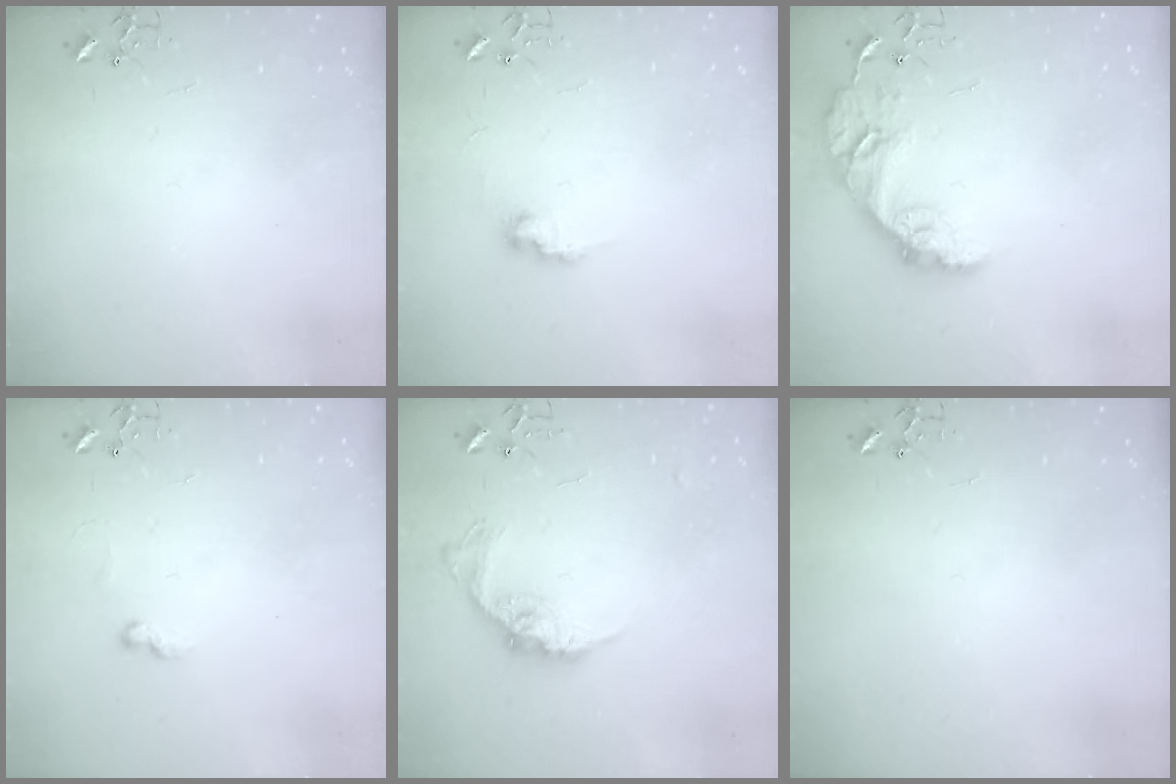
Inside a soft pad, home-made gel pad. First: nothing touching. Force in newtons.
{"total": 7.5, "press": 7.4, "slide": 0.3}
{"total": 14.5, "press": 14.5, "slide": 1.0}
{"total": 5.9, "press": 5.9, "slide": 0.8}
{"total": 12.6, "press": 12.6, "slide": 0.5}
{"total": 0.0}